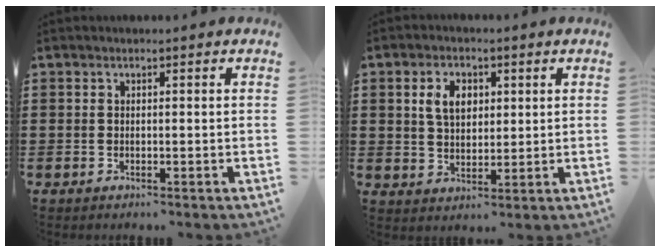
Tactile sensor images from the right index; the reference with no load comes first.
{"total": 4.9, "force": [1.4, 3.2, 3.3], "torque": [-0.078, 0.013, 0.023]}